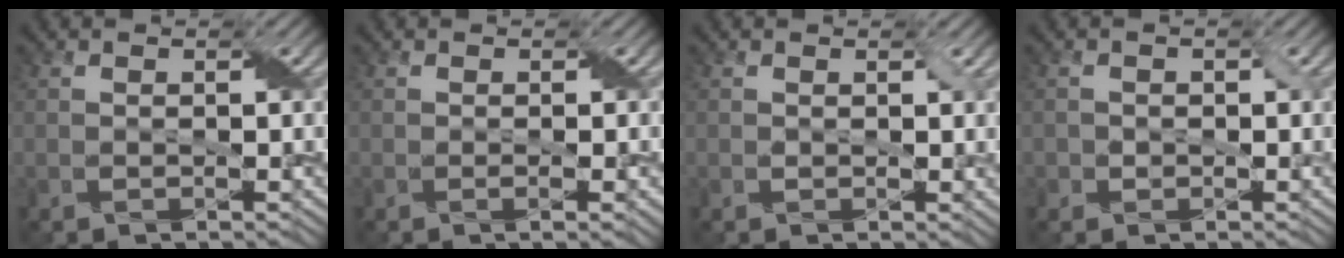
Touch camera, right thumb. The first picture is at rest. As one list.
[{"total": 1.5, "force": [-0.2, 0.2, 1.5], "torque": [-0.027, -0.001, -0.003]}, {"total": 1.2, "force": [0.3, 0.6, 0.9], "torque": [-0.016, -0.003, 0.009]}, {"total": 1.6, "force": [-0.2, 1.5, 0.3], "torque": [-0.004, -0.001, -0.005]}]